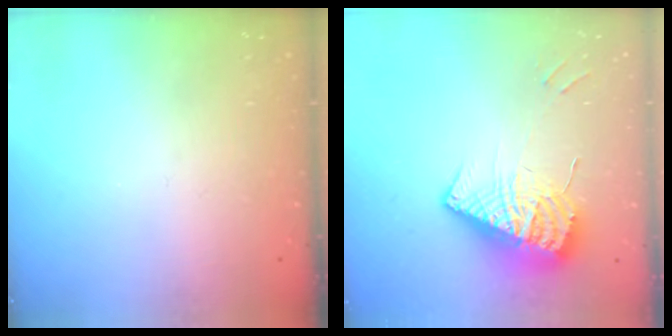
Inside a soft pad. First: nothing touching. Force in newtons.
{"total": 13.2, "press": 13.1, "slide": 1.9}